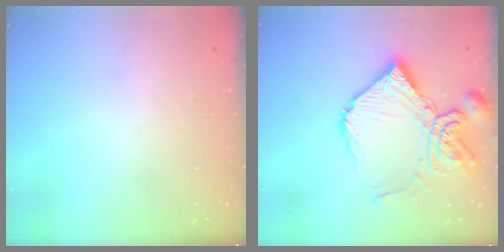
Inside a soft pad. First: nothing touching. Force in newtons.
{"total": 16.7, "press": 16.6, "slide": 1.8}